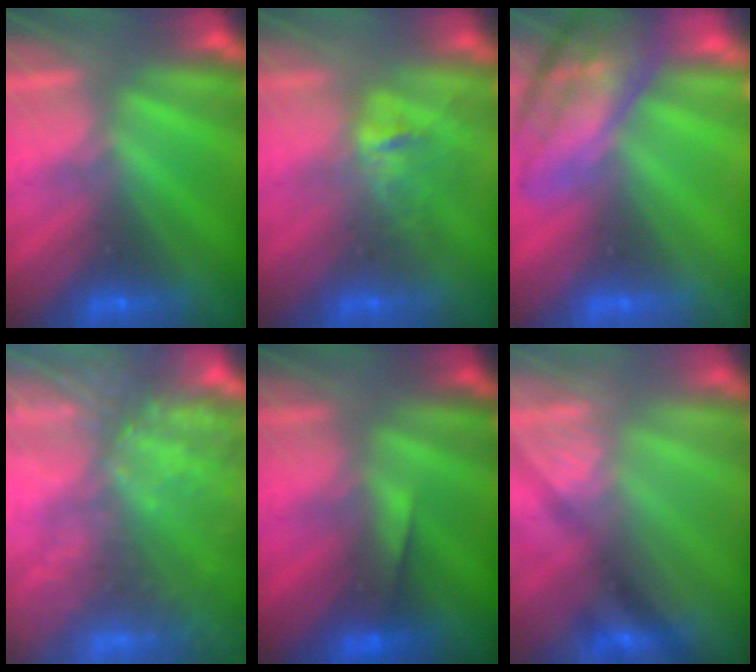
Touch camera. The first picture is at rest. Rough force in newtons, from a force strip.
{"total": 2.8}
{"total": 7.1}
{"total": 7.5}
{"total": 4.6}
{"total": 2.7}